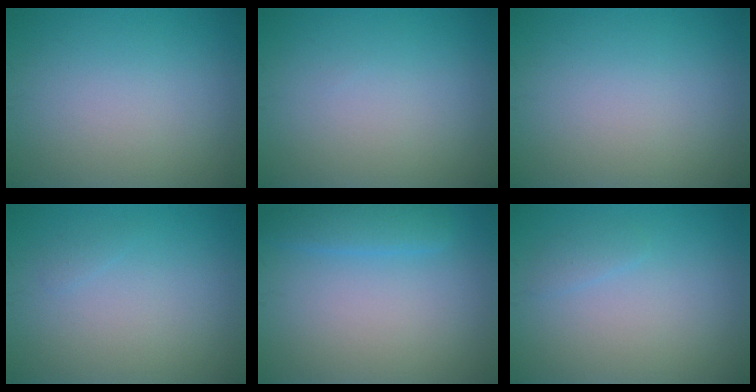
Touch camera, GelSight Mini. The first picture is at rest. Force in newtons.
{"total": 0.0}
{"total": 0.0}
{"total": 0.5, "press": 0.5, "slide": 0.1}
{"total": 2.1, "press": 2.1, "slide": 0.1}
{"total": 0.9, "press": 0.9, "slide": 0.1}